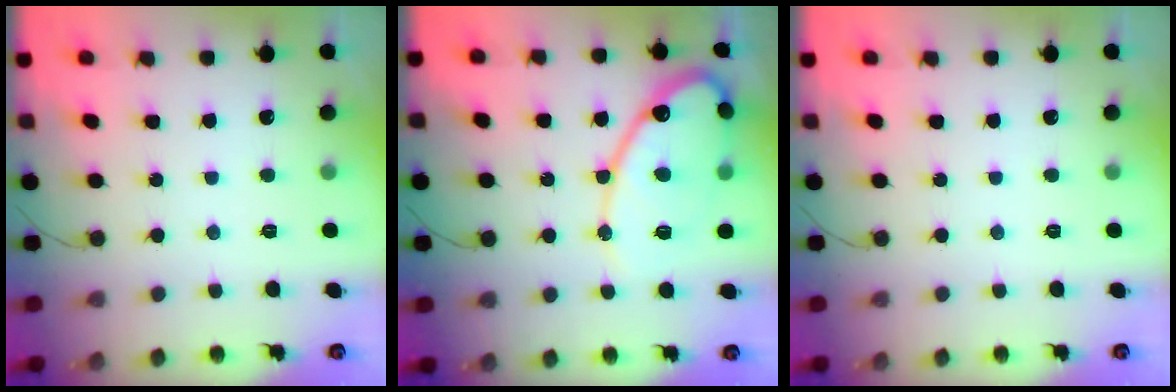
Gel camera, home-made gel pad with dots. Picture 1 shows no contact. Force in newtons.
{"total": 15.1, "press": 15.0, "slide": 1.6}
{"total": 0.0}